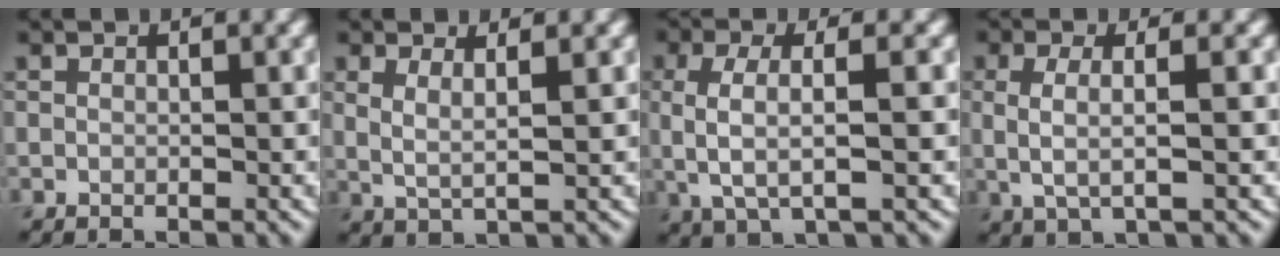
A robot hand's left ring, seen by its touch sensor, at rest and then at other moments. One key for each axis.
{"total": 2.1, "fx": 0.9, "fy": 0.6, "fz": 1.8, "tx": -0.031, "ty": -0.006, "tz": 0.017}
{"total": 4.3, "fx": -0.1, "fy": 1.4, "fz": 4.0, "tx": -0.081, "ty": 0.000, "tz": -0.002}
{"total": 3.1, "fx": 0.1, "fy": 0.9, "fz": 2.9, "tx": -0.057, "ty": -0.003, "tz": 0.001}